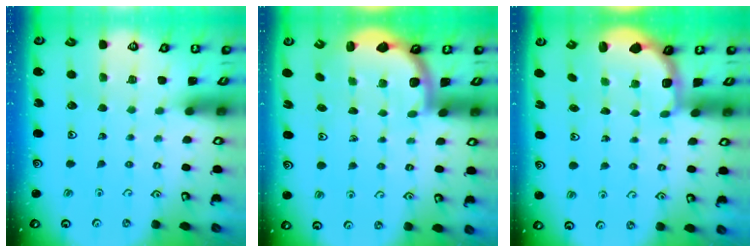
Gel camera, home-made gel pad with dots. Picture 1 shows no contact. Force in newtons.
{"total": 2.5, "press": 2.5, "slide": 0.6}
{"total": 3.0, "press": 2.2, "slide": 2.0}